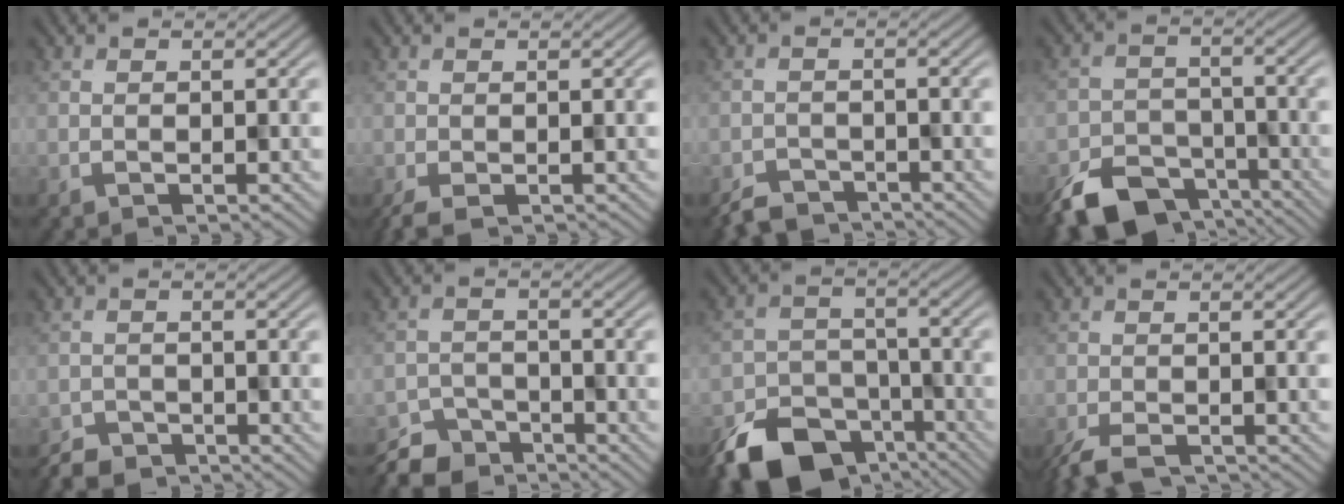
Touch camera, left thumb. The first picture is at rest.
{"total": 2.8, "force": [-1.8, 0.8, 2.0], "torque": [-0.040, -0.007, -0.023]}
{"total": 3.0, "force": [-2.9, 0.9, 0.0], "torque": [0.000, -0.009, -0.047]}
{"total": 9.1, "force": [-6.9, 4.6, 3.7], "torque": [-0.060, -0.022, -0.107]}
{"total": 3.2, "force": [-3.0, 1.1, 0.0], "torque": [0.003, -0.011, -0.048]}
{"total": 5.9, "force": [-5.5, 2.0, 0.5], "torque": [-0.005, -0.015, -0.088]}
{"total": 12.0, "force": [-8.6, 6.6, 5.1], "torque": [-0.095, -0.029, -0.130]}
{"total": 4.4, "force": [-3.6, 1.2, 2.2], "torque": [-0.043, -0.017, -0.061]}